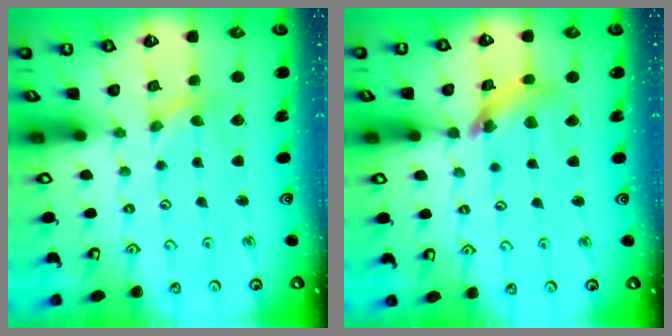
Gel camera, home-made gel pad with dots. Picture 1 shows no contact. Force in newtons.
{"total": 8.9, "press": 8.9, "slide": 1.2}